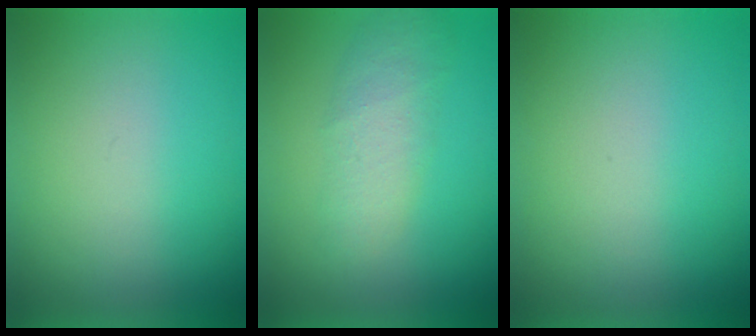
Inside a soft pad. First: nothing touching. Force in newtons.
{"total": 2.3}
{"total": 0.0}